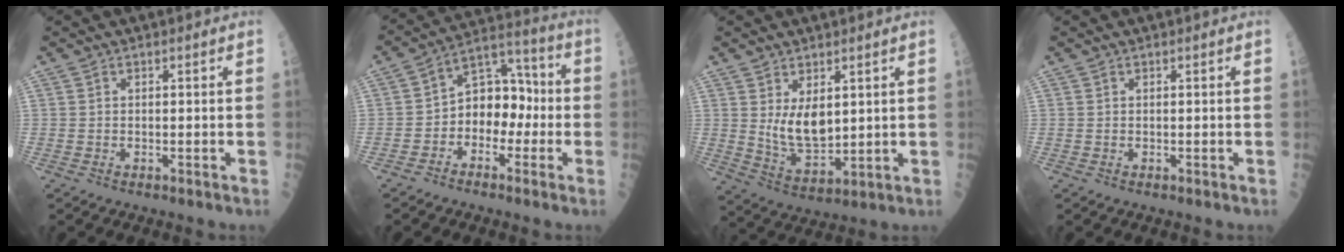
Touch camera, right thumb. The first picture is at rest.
{"total": 10.6, "force": [-2.3, 7.7, 6.9], "torque": [-0.062, 0.050, -0.053]}
{"total": 7.9, "force": [2.2, 4.2, 6.3], "torque": [-0.094, -0.030, 0.057]}
{"total": 0.0}